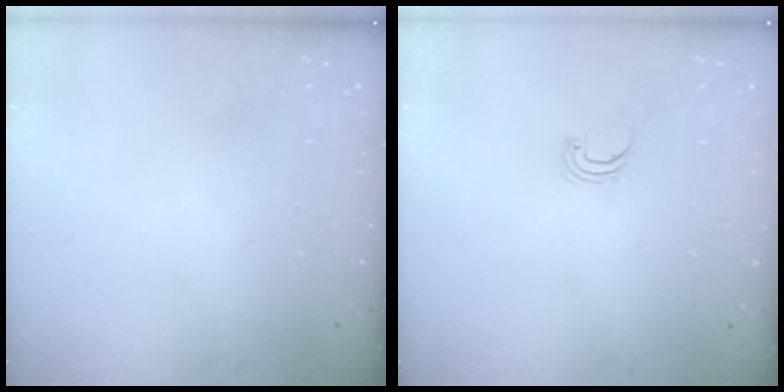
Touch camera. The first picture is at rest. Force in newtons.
{"total": 0.9, "press": 0.9, "slide": 0.1}